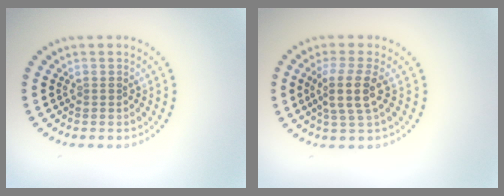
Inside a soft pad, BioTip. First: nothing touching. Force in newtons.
{"total": 3.4, "press": 2.9, "slide": 1.8}